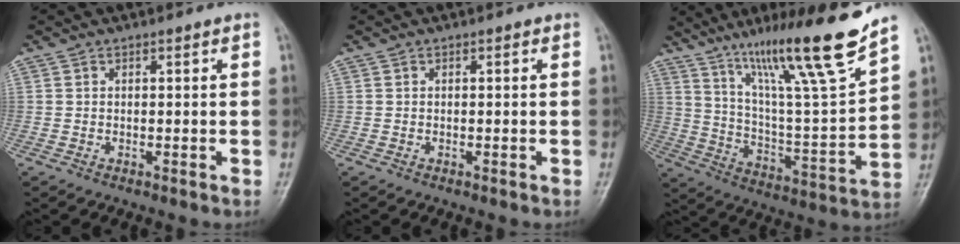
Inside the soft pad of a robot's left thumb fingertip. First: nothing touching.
{"total": 0.0}
{"total": 20.8, "force": [14.9, 0.5, 14.6], "torque": [-0.207, -0.077, 0.257]}